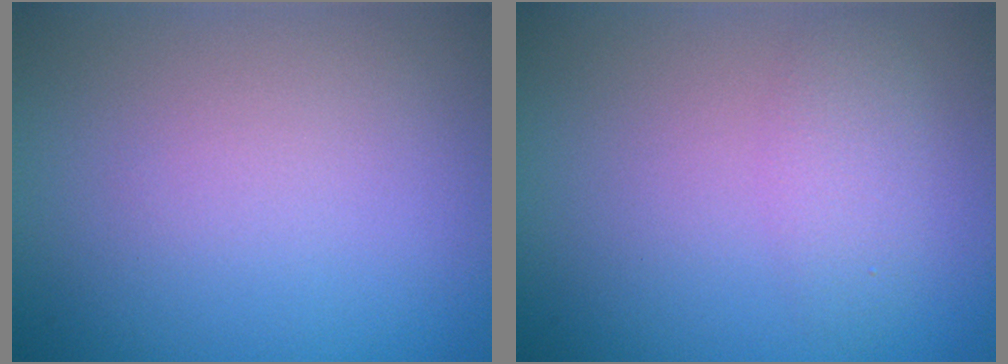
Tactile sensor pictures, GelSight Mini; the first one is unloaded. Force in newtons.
{"total": 2.2, "press": 2.2, "slide": 0.1}